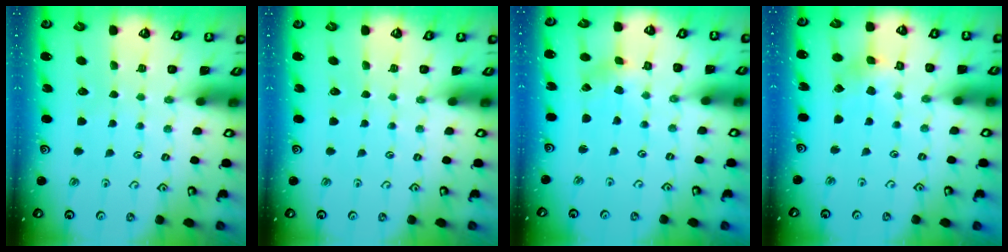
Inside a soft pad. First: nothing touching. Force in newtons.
{"total": 0.0}
{"total": 1.5, "press": 1.5, "slide": 0.3}
{"total": 3.4, "press": 3.4, "slide": 0.3}